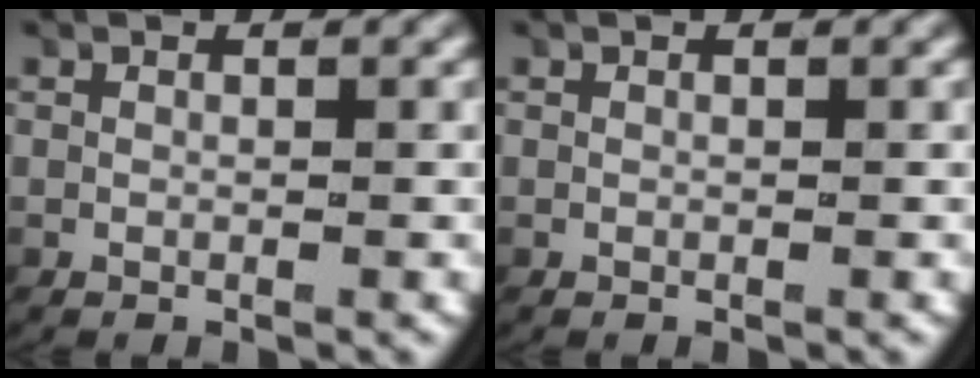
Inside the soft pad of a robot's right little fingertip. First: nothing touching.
{"total": 0.0}